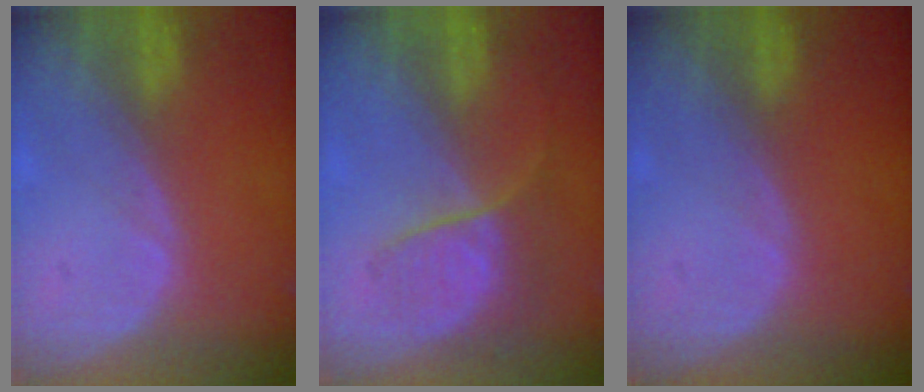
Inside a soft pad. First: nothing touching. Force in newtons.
{"total": 6.3, "press": 5.9, "slide": 2.3}
{"total": 0.0}